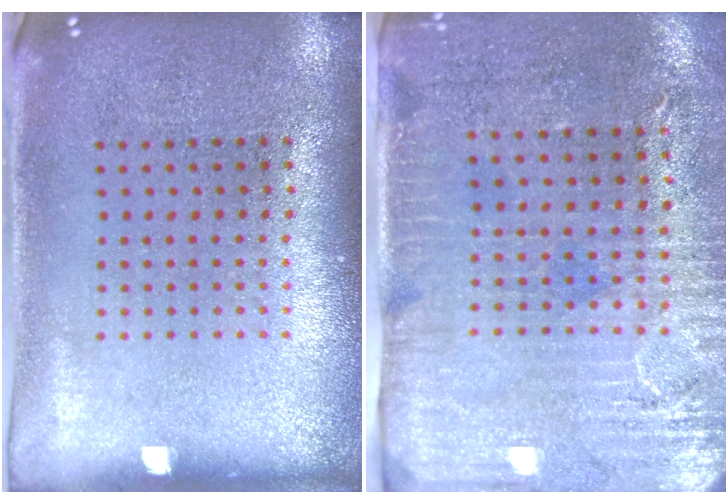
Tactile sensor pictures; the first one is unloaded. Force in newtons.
{"total": 3.1, "press": 2.6, "slide": 1.6}